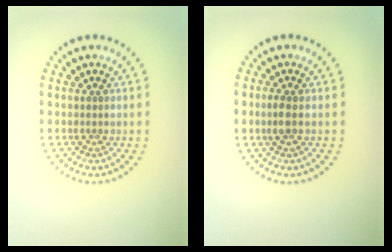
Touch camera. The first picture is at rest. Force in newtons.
{"total": 1.4, "press": 1.4, "slide": 0.4}